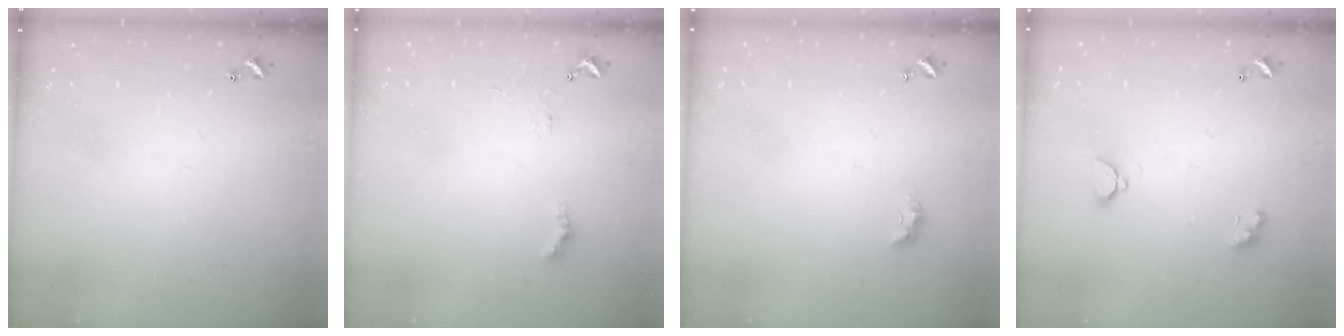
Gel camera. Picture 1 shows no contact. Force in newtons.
{"total": 2.1, "press": 2.0, "slide": 0.5}
{"total": 1.6, "press": 1.5, "slide": 0.6}
{"total": 1.8, "press": 1.8, "slide": 0.3}